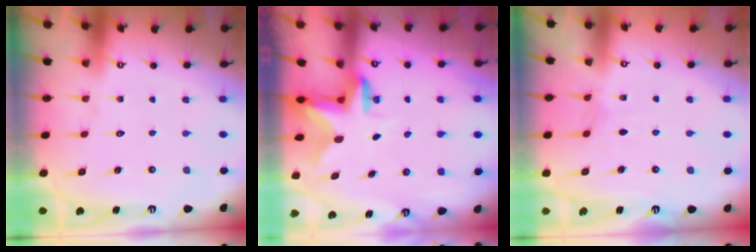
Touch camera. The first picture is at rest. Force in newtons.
{"total": 2.4, "press": 2.3, "slide": 0.4}
{"total": 3.0, "press": 3.0, "slide": 0.3}